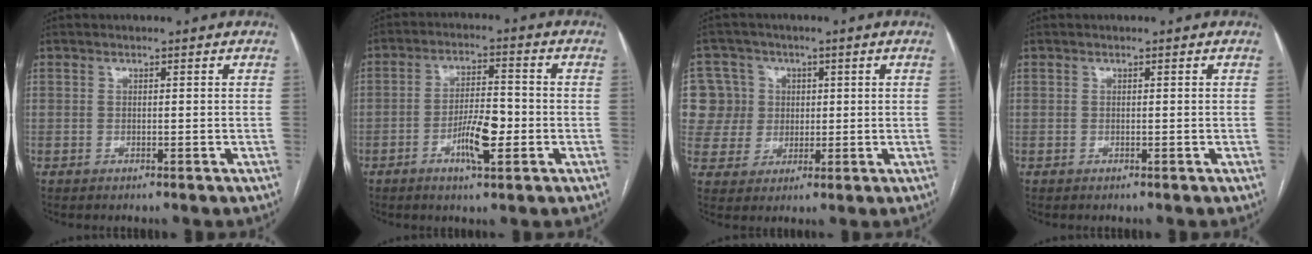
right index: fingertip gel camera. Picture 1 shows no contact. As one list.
[{"total": 7.1, "force": [-2.5, 1.6, 6.5], "torque": [-0.121, 0.002, -0.042]}, {"total": 9.6, "force": [2.1, 9.3, 1.2], "torque": [-0.035, 0.038, 0.049]}, {"total": 0.0}]